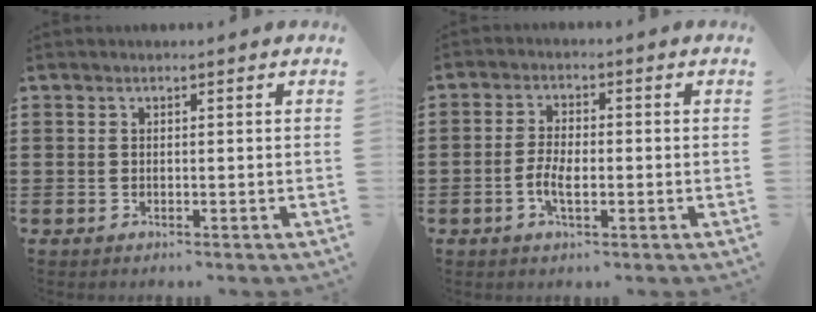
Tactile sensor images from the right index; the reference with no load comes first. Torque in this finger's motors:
{"motor_torque": [0.72, 1.42, 0.05, -0.02]}